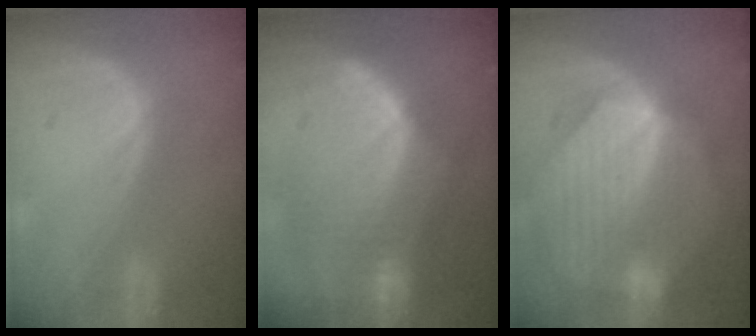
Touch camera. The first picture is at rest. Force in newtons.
{"total": 10.1, "press": 9.0, "slide": 4.6}
{"total": 9.8, "press": 8.7, "slide": 4.5}